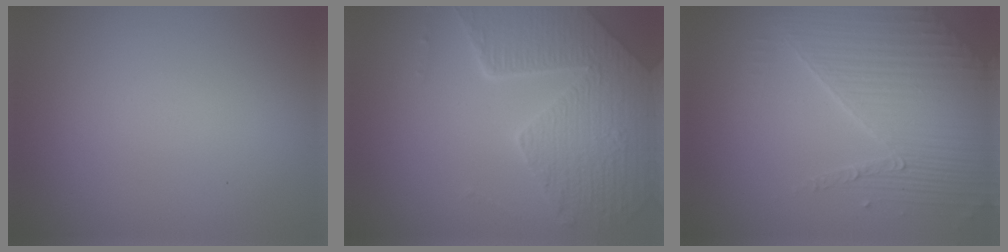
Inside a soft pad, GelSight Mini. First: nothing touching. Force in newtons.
{"total": 7.0, "press": 5.4, "slide": 4.5}
{"total": 4.6, "press": 4.1, "slide": 2.0}